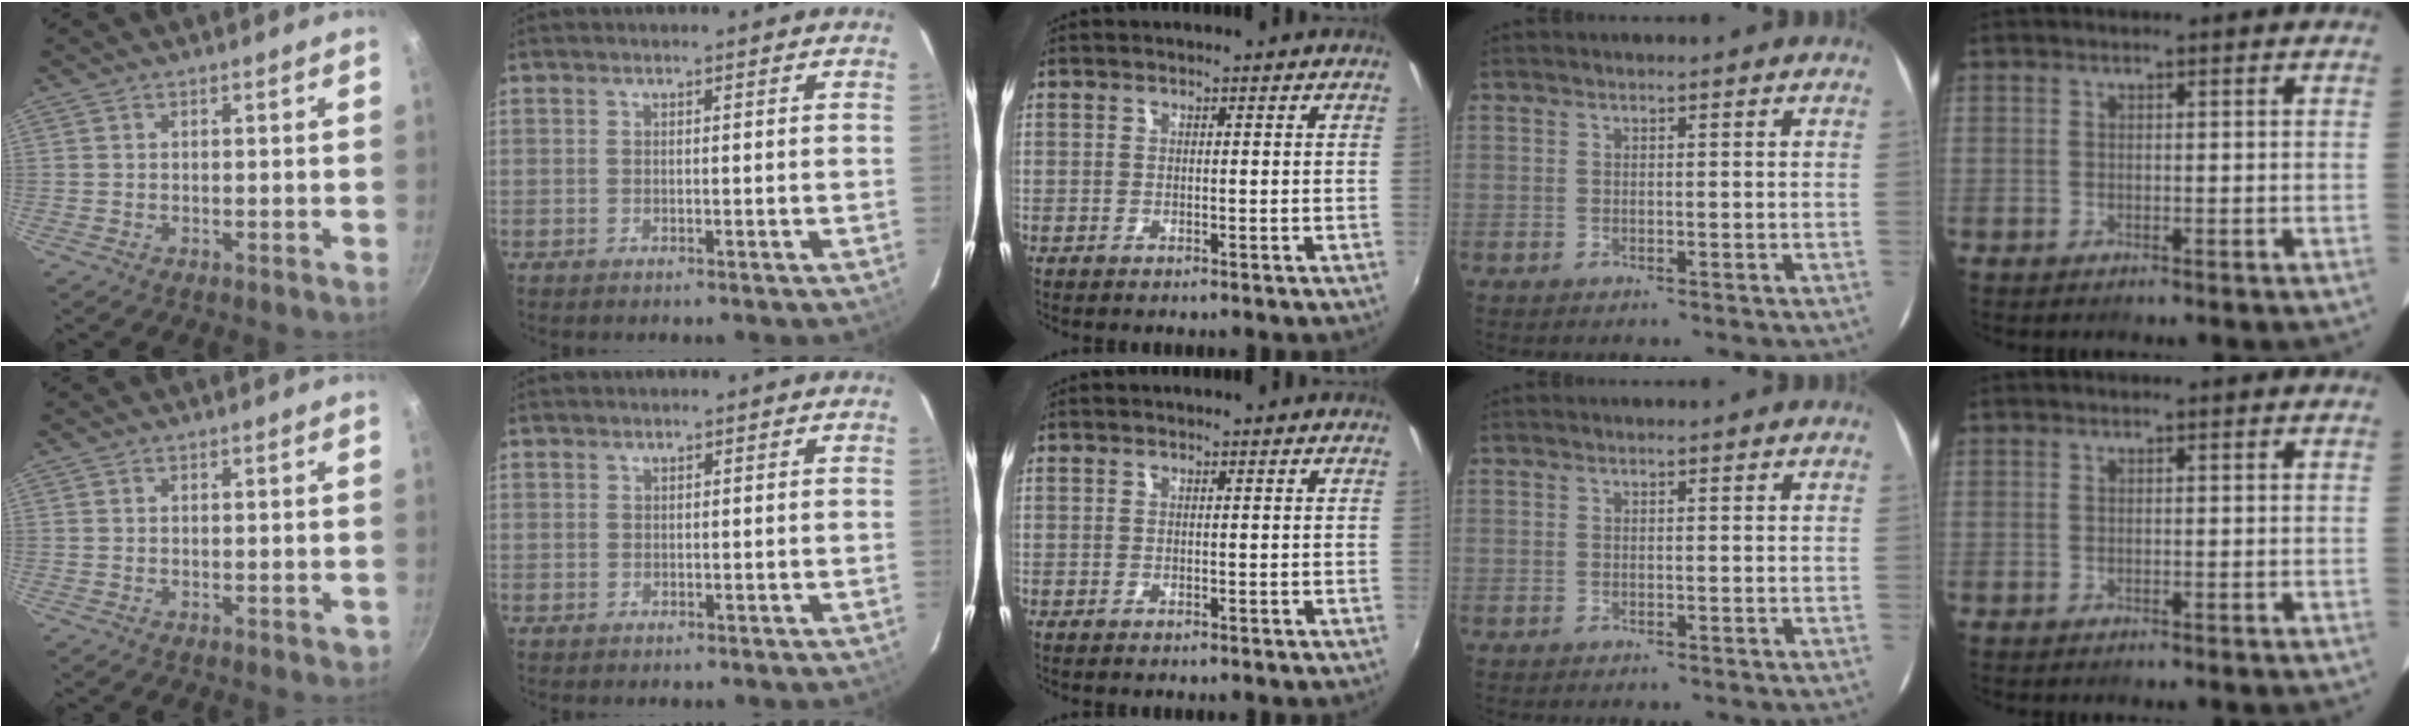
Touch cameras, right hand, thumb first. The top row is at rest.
{"thumb": {"total": 1.1, "force": [-0.3, 0.7, 0.8], "torque": [-0.005, 0.002, -0.004]}, "index": {"total": 0.7, "force": [0.3, 0.7, -0.1], "torque": [0.005, 0.004, 0.004]}}